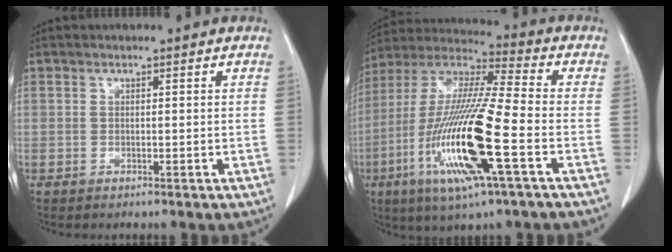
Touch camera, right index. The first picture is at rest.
{"total": 20.0, "force": [-6.4, 1.3, 19.0], "torque": [-0.407, -0.028, -0.125]}